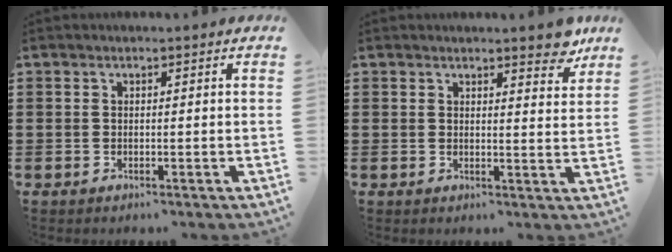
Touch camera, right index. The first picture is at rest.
{"total": 4.1, "force": [3.5, 0.8, 1.9], "torque": [-0.022, -0.012, 0.060]}